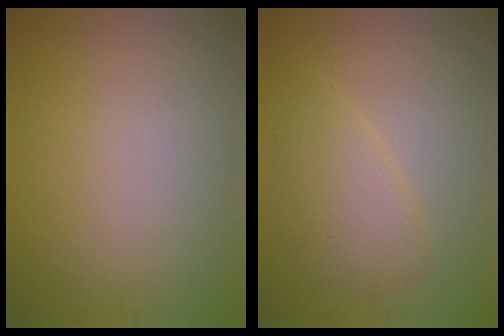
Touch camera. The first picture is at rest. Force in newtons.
{"total": 2.9, "press": 2.9, "slide": 0.2}